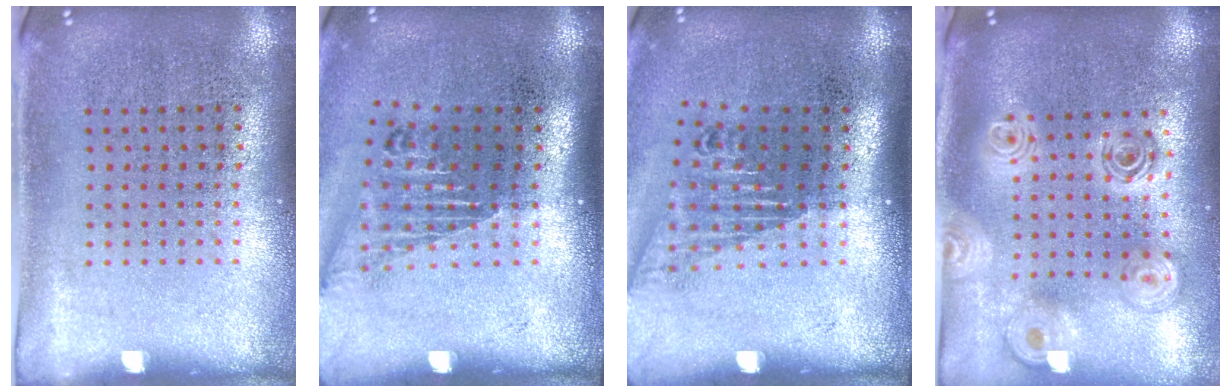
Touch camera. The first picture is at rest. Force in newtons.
{"total": 1.6, "press": 1.3, "slide": 0.9}
{"total": 1.7, "press": 1.3, "slide": 1.2}
{"total": 2.3, "press": 1.8, "slide": 1.4}